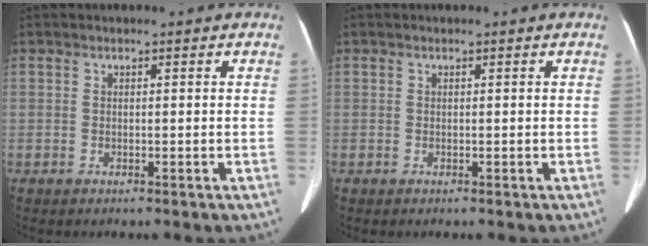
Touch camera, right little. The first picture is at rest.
{"total": 0.0}